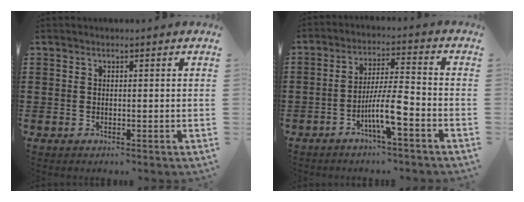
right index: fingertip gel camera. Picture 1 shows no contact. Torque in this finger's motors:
{"motor_torque": [0.15, 0.01, 0.23, 0.11]}